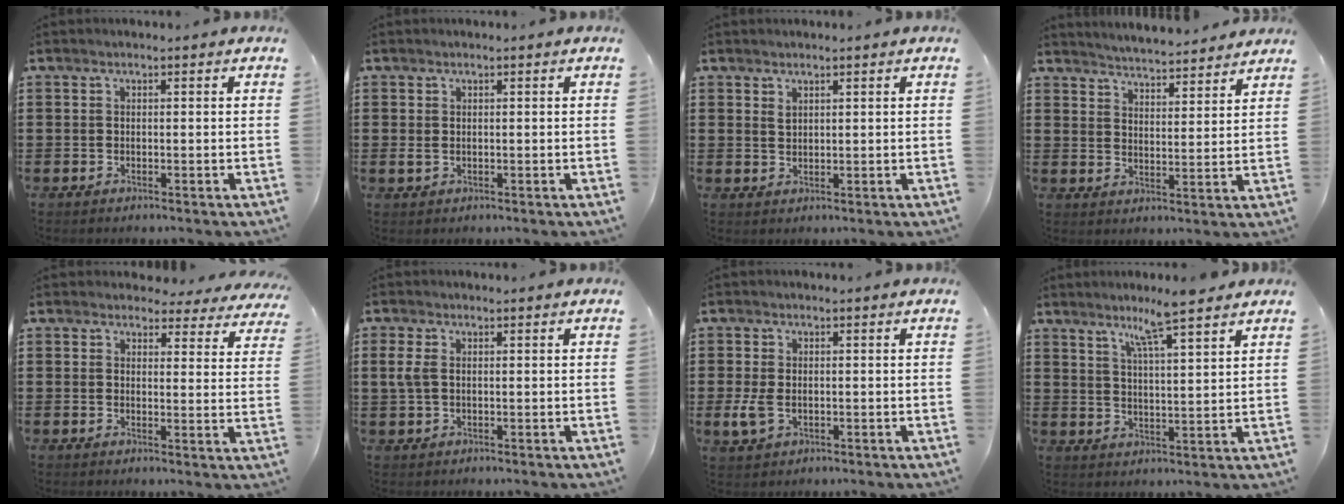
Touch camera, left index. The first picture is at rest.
{"total": 0.8, "force": [0.1, 0.5, 0.6], "torque": [-0.015, 0.003, 0.001]}
{"total": 1.3, "force": [1.0, 0.7, 0.5], "torque": [-0.004, -0.002, 0.019]}
{"total": 4.1, "force": [4.1, -0.4, 0.0], "torque": [-0.017, -0.029, 0.071]}
{"total": 3.5, "force": [3.3, 1.0, 0.7], "torque": [-0.018, -0.012, 0.058]}
{"total": 2.9, "force": [0.3, 1.5, 2.5], "torque": [-0.075, -0.002, -0.002]}
{"total": 3.0, "force": [-0.5, 1.9, 2.3], "torque": [-0.068, -0.006, -0.013]}
{"total": 6.8, "force": [5.3, -0.2, 4.2], "torque": [-0.080, -0.018, 0.088]}